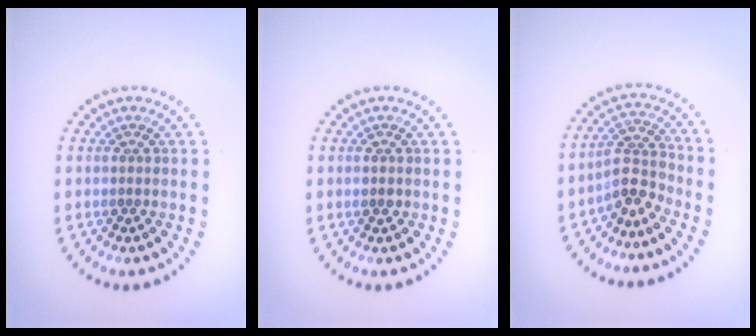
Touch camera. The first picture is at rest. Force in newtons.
{"total": 1.2, "press": 1.2, "slide": 0.0}
{"total": 2.9, "press": 2.4, "slide": 1.7}